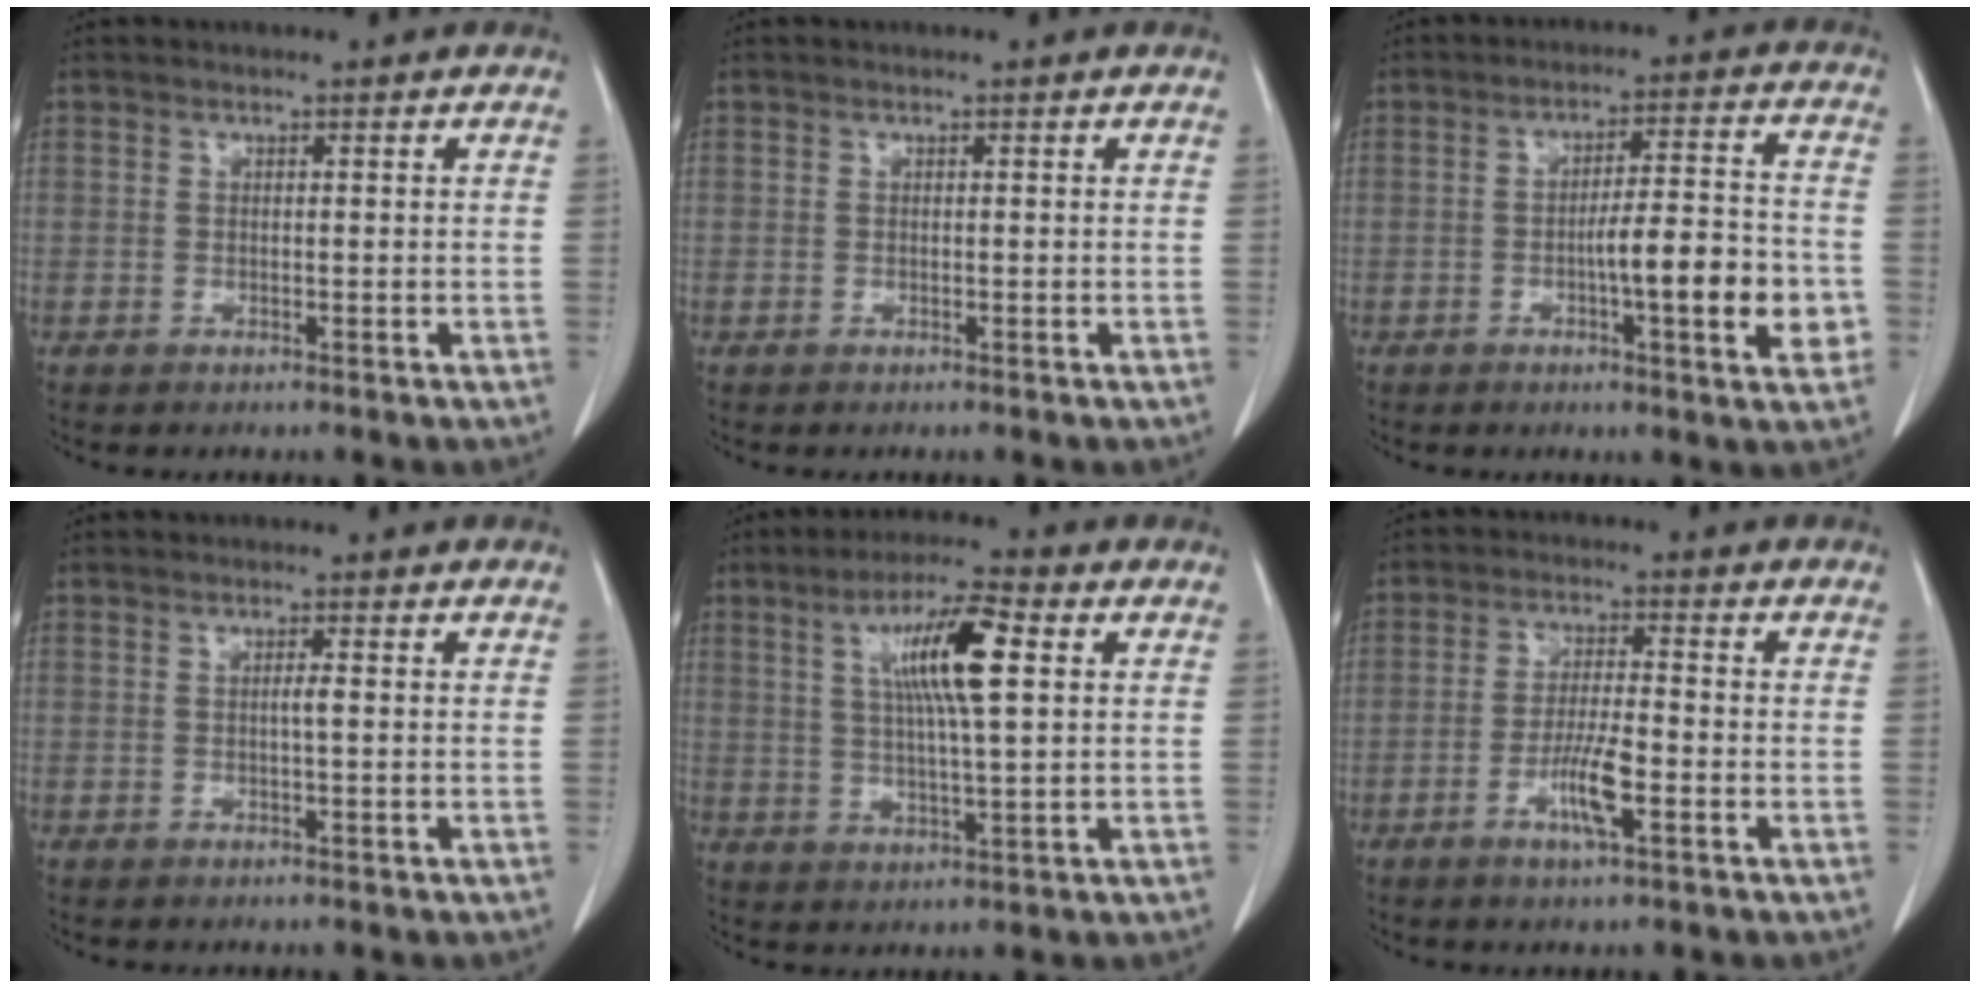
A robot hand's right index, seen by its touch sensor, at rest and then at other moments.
{"total": 0.0}
{"total": 10.9, "force": [-2.9, 1.3, 10.4], "torque": [-0.150, 0.007, -0.042]}
{"total": 1.0, "force": [-0.1, -0.1, 1.0], "torque": [-0.018, 0.000, -0.002]}
{"total": 10.3, "force": [2.9, 1.0, 9.9], "torque": [-0.179, 0.010, 0.051]}
{"total": 6.2, "force": [-2.5, 0.6, 5.6], "torque": [-0.108, -0.006, -0.047]}